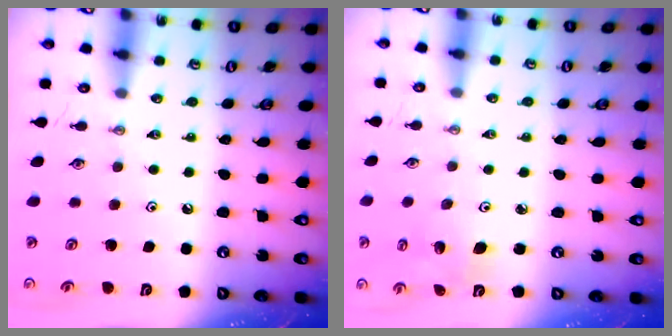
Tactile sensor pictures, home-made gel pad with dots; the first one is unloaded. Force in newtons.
{"total": 3.8, "press": 3.5, "slide": 1.5}